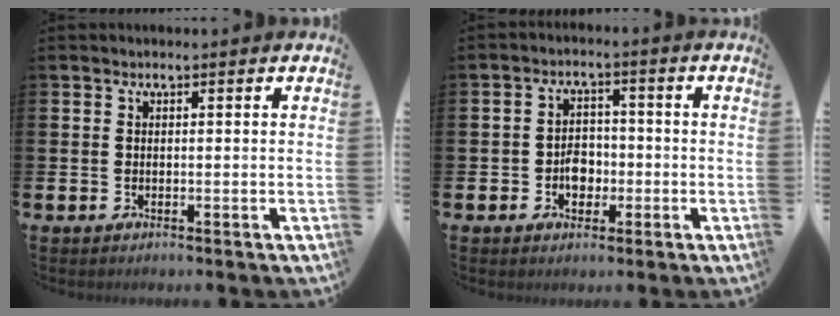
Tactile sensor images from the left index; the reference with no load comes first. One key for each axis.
{"total": 3.8, "fx": -1.1, "fy": 2.9, "fz": 2.2, "tx": -0.028, "ty": 0.001, "tz": -0.027}